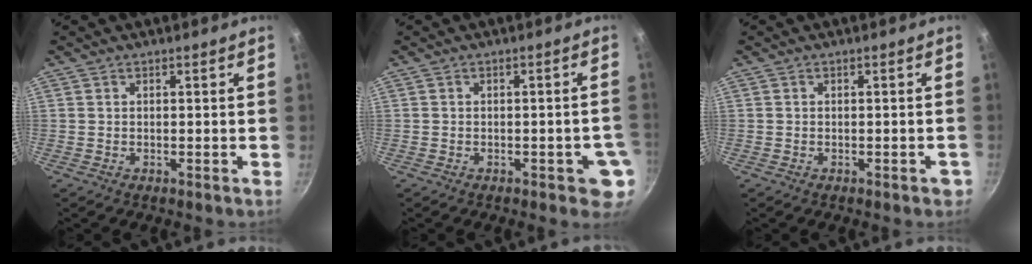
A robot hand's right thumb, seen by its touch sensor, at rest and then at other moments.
{"total": 4.7, "force": [-1.4, 2.2, 3.9], "torque": [-0.028, 0.010, -0.013]}
{"total": 1.5, "force": [-0.8, 0.7, 1.1], "torque": [-0.004, 0.010, -0.005]}